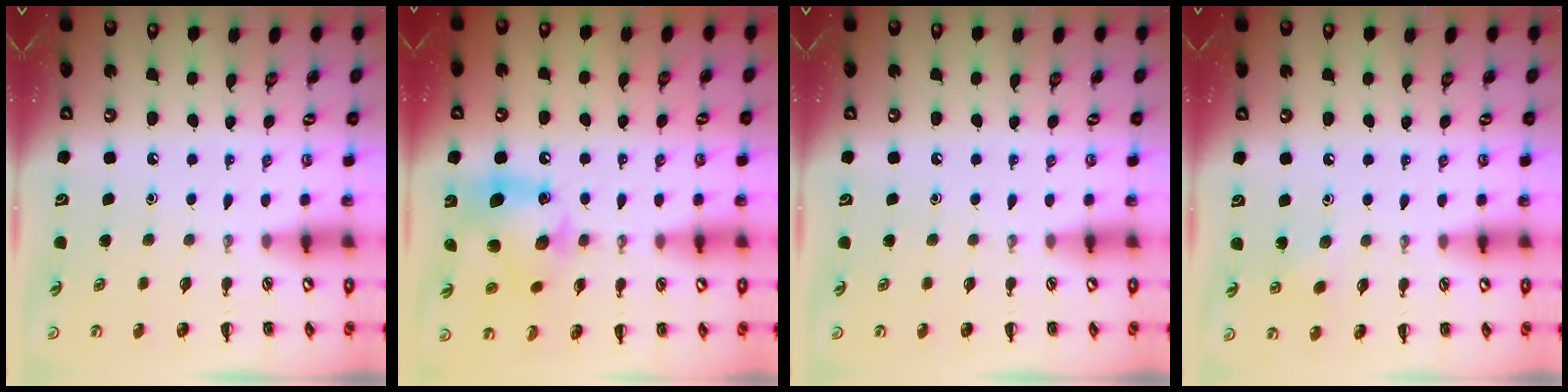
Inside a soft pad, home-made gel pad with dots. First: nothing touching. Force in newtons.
{"total": 13.3, "press": 13.1, "slide": 1.9}
{"total": 0.0}
{"total": 6.2, "press": 6.0, "slide": 1.5}